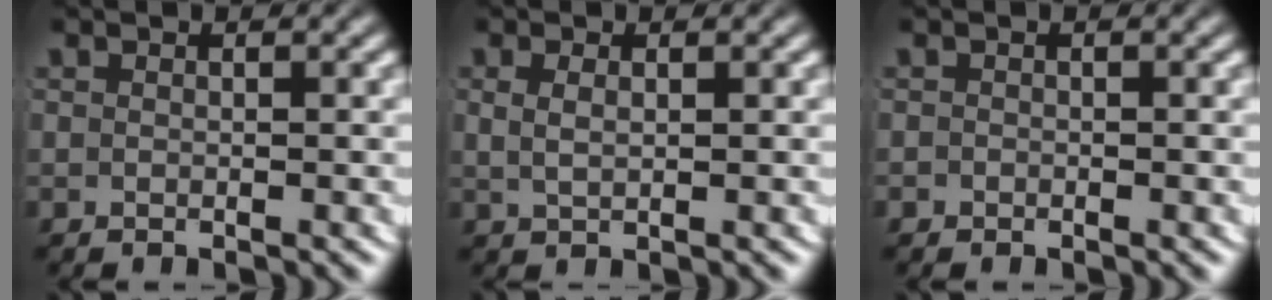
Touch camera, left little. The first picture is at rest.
{"total": 1.2, "force": [0.5, 0.5, 1.0], "torque": [-0.019, -0.003, 0.018]}
{"total": 0.6, "force": [-0.3, 0.4, -0.1], "torque": [0.002, -0.005, -0.004]}